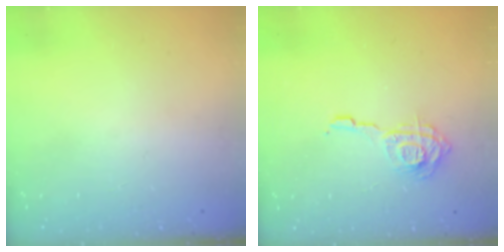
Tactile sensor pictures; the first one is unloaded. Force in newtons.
{"total": 10.8, "press": 10.8, "slide": 0.9}